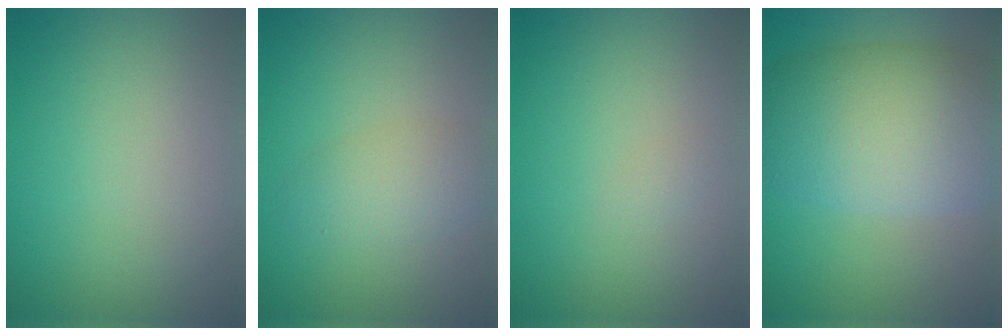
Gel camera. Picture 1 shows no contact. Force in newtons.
{"total": 1.9, "press": 1.9, "slide": 0.1}
{"total": 0.5, "press": 0.5, "slide": 0.0}
{"total": 10.3, "press": 10.3, "slide": 0.4}